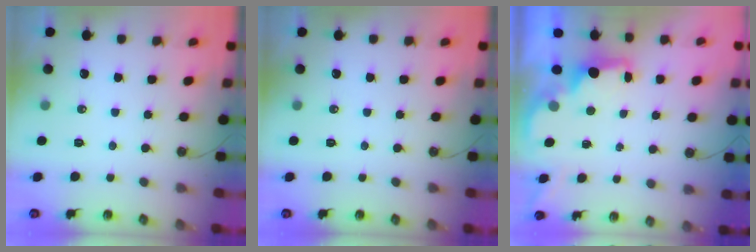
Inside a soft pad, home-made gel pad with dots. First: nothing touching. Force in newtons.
{"total": 0.0}
{"total": 1.9, "press": 1.7, "slide": 0.8}